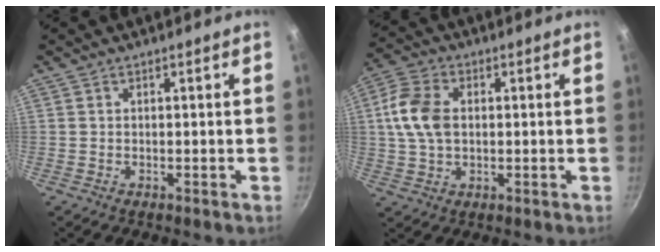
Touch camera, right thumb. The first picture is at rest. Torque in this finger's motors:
{"motor_torque": [-0.85, 0.57, 0.36, 0.94, 0.09]}